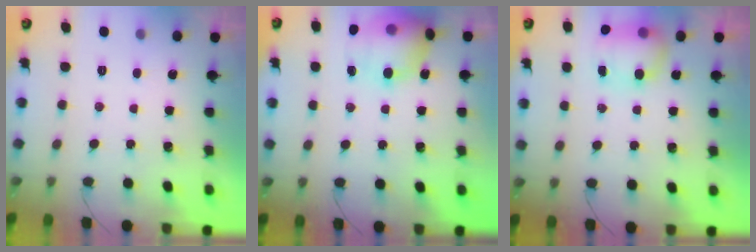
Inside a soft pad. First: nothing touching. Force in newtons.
{"total": 16.4, "press": 16.2, "slide": 2.9}
{"total": 9.7, "press": 8.6, "slide": 4.3}